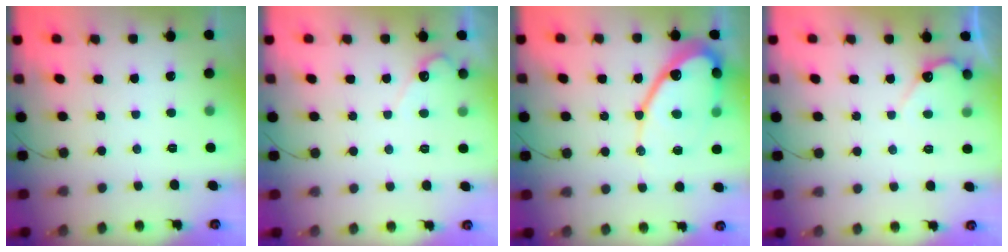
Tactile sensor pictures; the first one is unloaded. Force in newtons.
{"total": 3.6, "press": 3.6, "slide": 0.3}
{"total": 16.4, "press": 16.3, "slide": 1.3}
{"total": 5.0, "press": 5.0, "slide": 0.2}